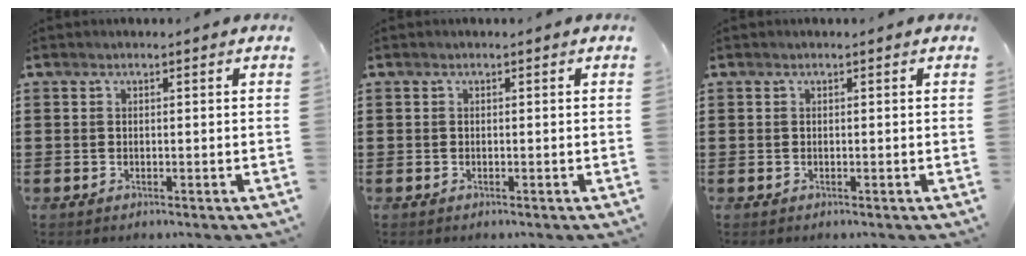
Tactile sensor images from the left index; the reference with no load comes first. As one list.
[{"total": 0.0}, {"total": 0.0}]